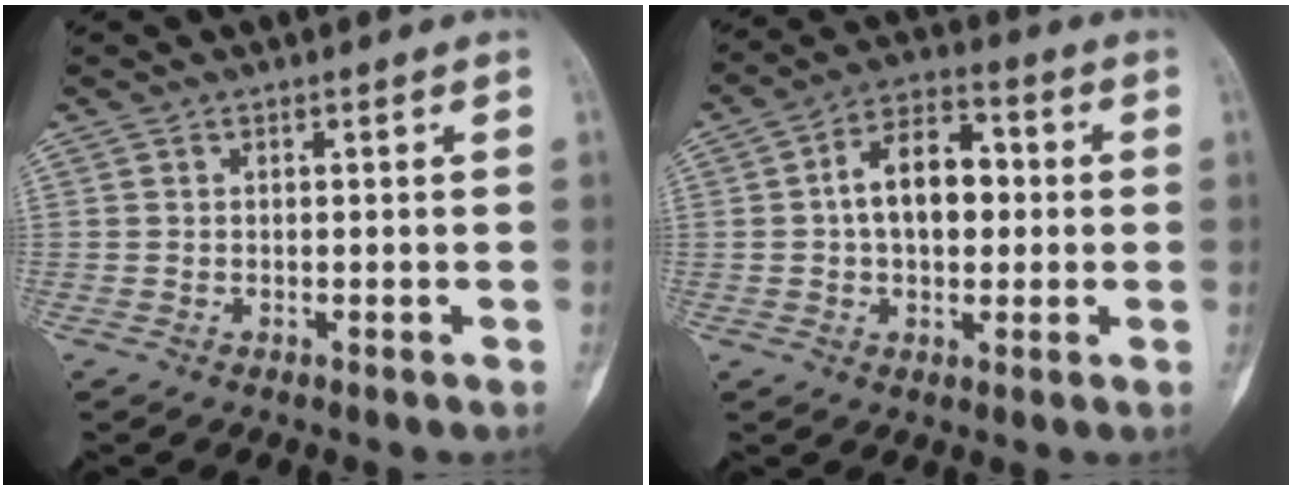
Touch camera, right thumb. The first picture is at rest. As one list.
[{"total": 11.6, "force": [0.8, 7.2, 9.0], "torque": [-0.122, 0.023, 0.006]}]